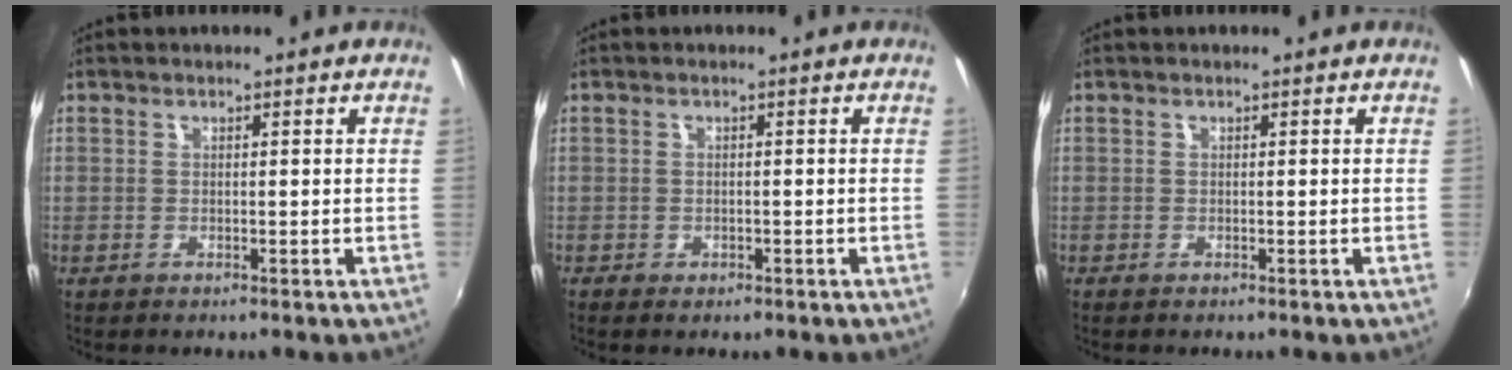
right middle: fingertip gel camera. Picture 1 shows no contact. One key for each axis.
{"total": 1.6, "fx": -1.0, "fy": 1.1, "fz": 0.7, "tx": -0.014, "ty": -0.005, "tz": -0.015}
{"total": 0.0}